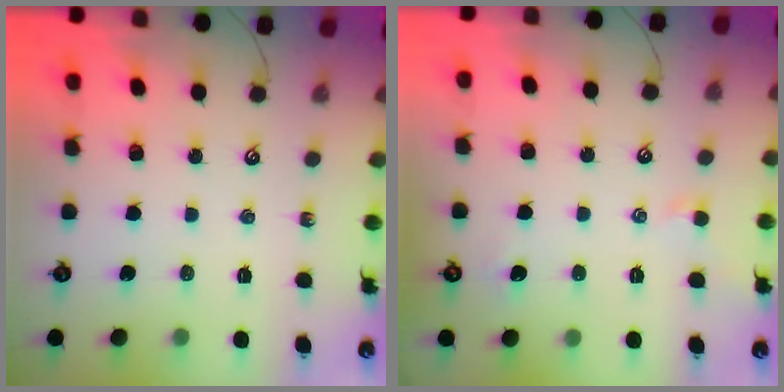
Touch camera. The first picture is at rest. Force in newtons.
{"total": 0.6, "press": 0.4, "slide": 0.5}